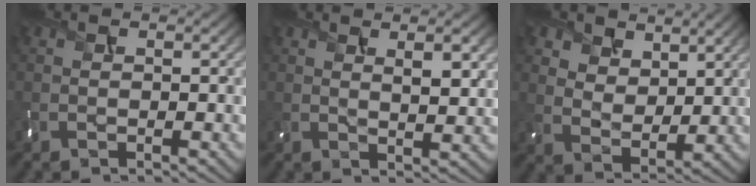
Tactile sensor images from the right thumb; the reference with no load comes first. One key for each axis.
{"total": 4.2, "fx": 2.2, "fy": 1.3, "fz": 3.4, "tx": -0.063, "ty": -0.003, "tz": 0.040}
{"total": 6.7, "fx": 4.6, "fy": 3.9, "fz": 3.0, "tx": -0.076, "ty": -0.020, "tz": 0.097}